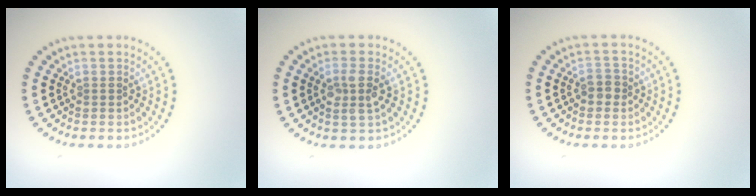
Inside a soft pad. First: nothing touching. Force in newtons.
{"total": 2.4, "press": 2.2, "slide": 0.9}
{"total": 1.5, "press": 1.4, "slide": 0.3}